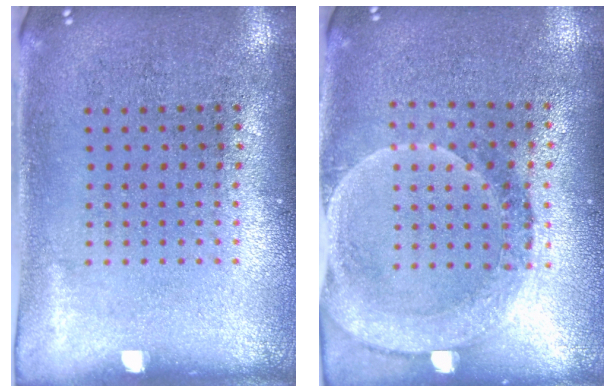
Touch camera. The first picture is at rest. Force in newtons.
{"total": 1.8, "press": 1.6, "slide": 0.8}